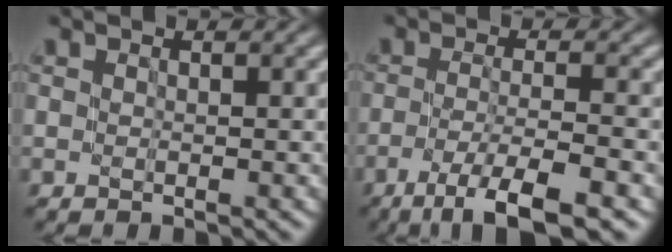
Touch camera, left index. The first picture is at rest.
{"total": 6.6, "force": [-4.0, 1.2, 5.1], "torque": [-0.083, 0.001, -0.074]}